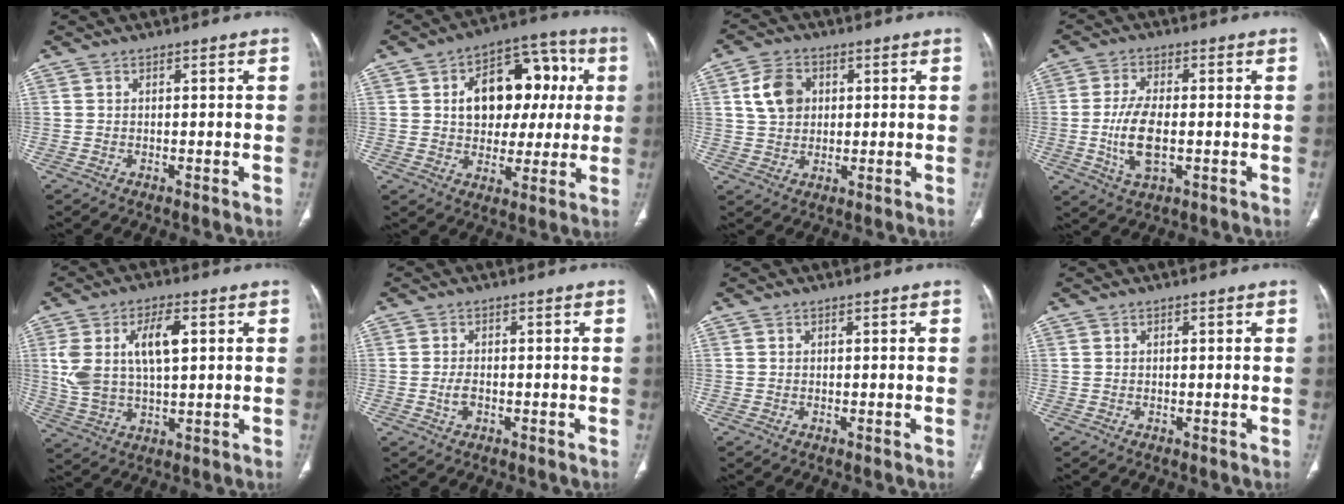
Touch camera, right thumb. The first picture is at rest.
{"total": 17.1, "force": [3.2, 11.8, 12.0], "torque": [-0.119, 0.032, 0.049]}
{"total": 7.4, "force": [1.9, 5.7, 4.3], "torque": [-0.063, -0.001, 0.034]}
{"total": 8.7, "force": [-1.2, 4.1, 7.6], "torque": [-0.153, 0.001, -0.020]}
{"total": 12.4, "force": [3.0, 6.1, 10.3], "torque": [-0.201, 0.002, 0.063]}
{"total": 2.3, "force": [-0.6, 1.4, 1.7], "torque": [-0.031, 0.004, -0.010]}
{"total": 0.0}
{"total": 0.0}